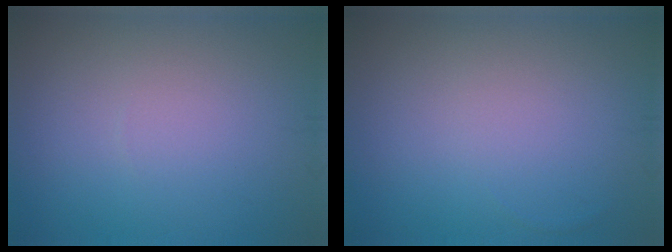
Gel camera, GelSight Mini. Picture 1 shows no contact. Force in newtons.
{"total": 0.0}